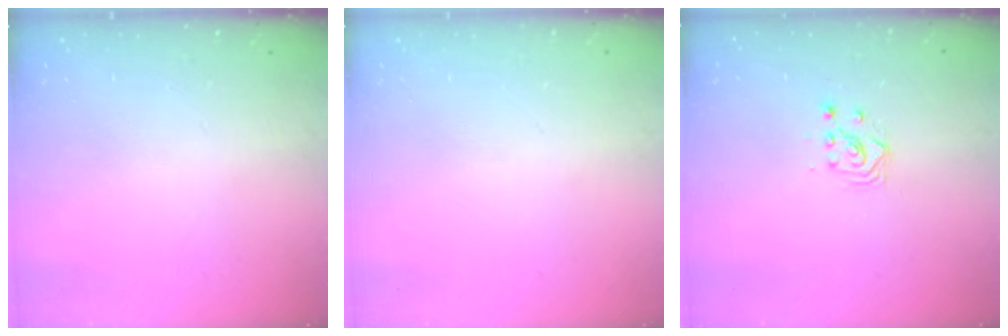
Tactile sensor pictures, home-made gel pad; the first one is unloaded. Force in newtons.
{"total": 0.0}
{"total": 2.9, "press": 2.9, "slide": 0.2}